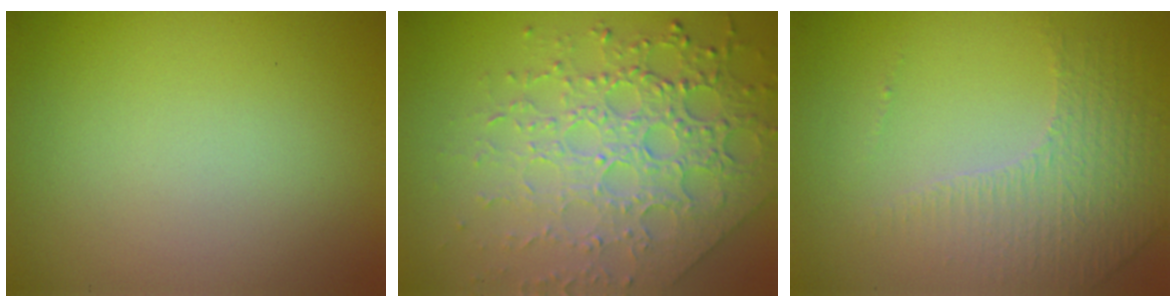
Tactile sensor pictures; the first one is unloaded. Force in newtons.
{"total": 7.6, "press": 5.5, "slide": 5.3}
{"total": 4.3, "press": 3.0, "slide": 3.1}